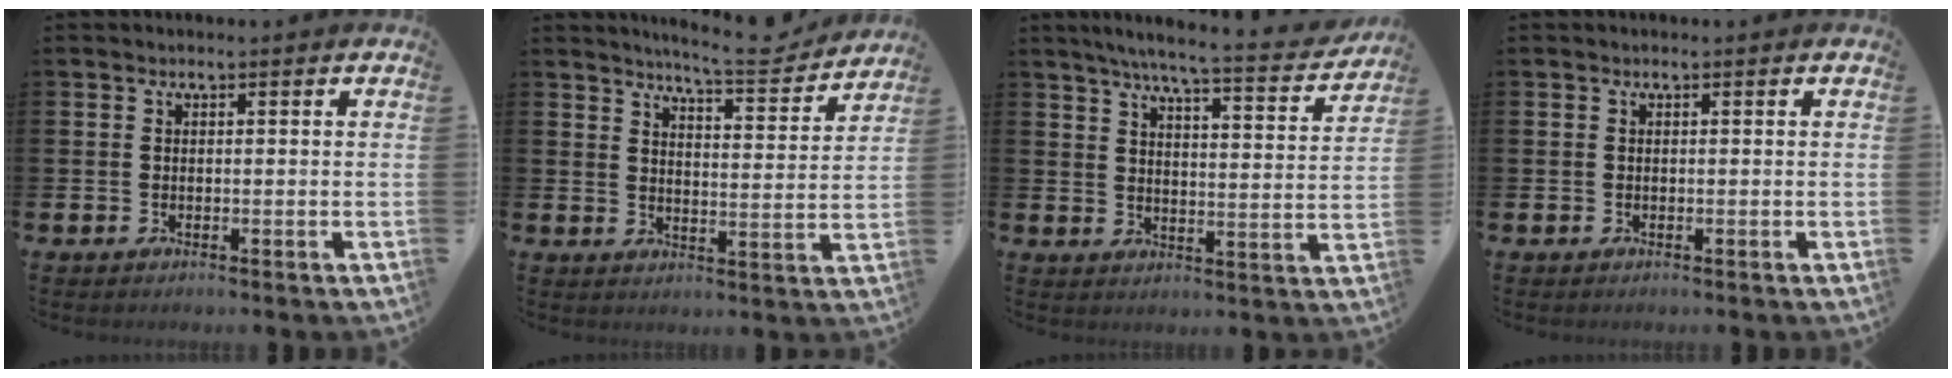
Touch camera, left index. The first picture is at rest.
{"total": 6.7, "force": [6.4, 0.2, 1.7], "torque": [-0.034, -0.048, 0.109]}
{"total": 6.6, "force": [6.0, 0.2, 2.7], "torque": [-0.058, -0.047, 0.097]}
{"total": 0.0}